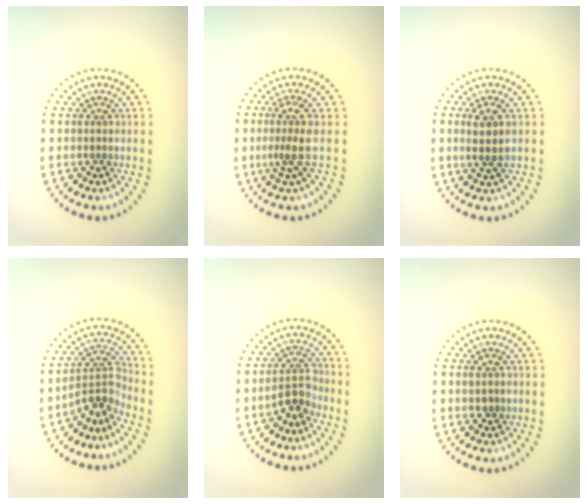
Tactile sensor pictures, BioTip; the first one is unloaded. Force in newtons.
{"total": 2.6, "press": 1.8, "slide": 1.9}
{"total": 2.6, "press": 2.3, "slide": 1.1}
{"total": 3.6, "press": 2.5, "slide": 2.6}
{"total": 2.8, "press": 2.5, "slide": 1.2}
{"total": 1.3, "press": 1.3, "slide": 0.2}